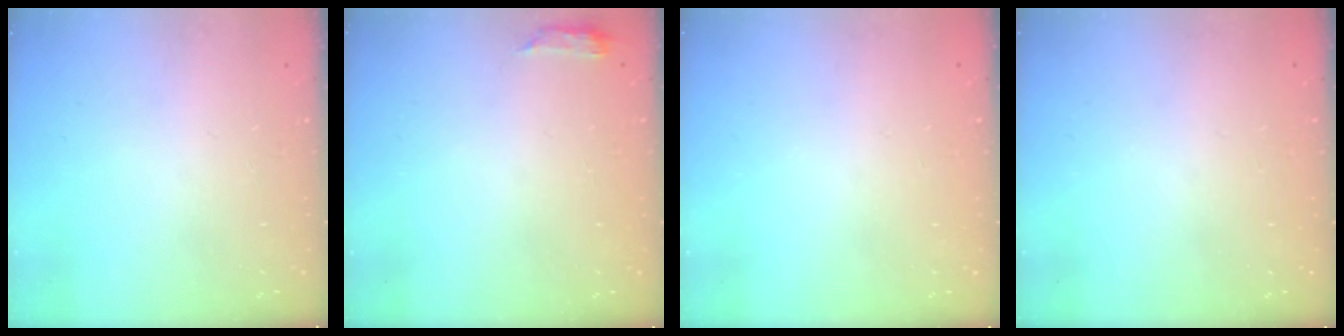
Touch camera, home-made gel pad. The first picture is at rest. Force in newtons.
{"total": 5.1, "press": 5.0, "slide": 0.9}
{"total": 0.0}
{"total": 0.0}